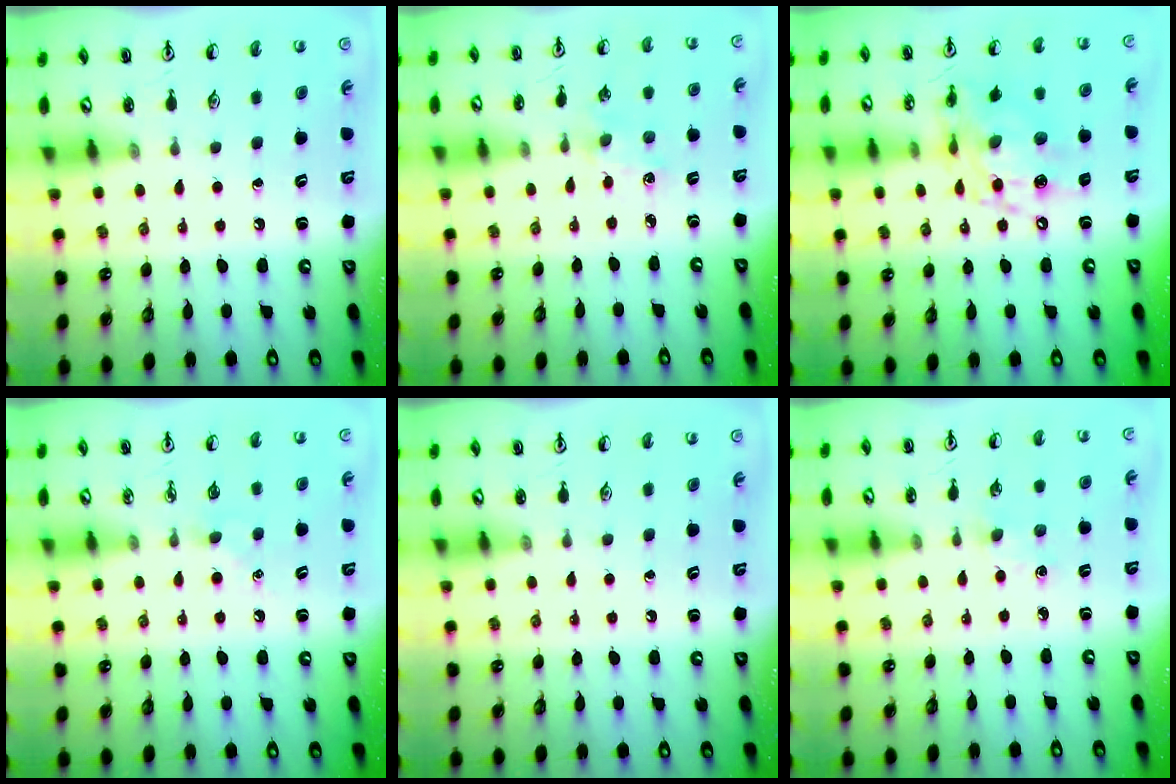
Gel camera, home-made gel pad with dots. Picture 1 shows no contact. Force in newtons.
{"total": 2.5, "press": 2.5, "slide": 0.4}
{"total": 13.8, "press": 13.8, "slide": 1.1}
{"total": 4.7, "press": 4.6, "slide": 0.7}
{"total": 0.0}
{"total": 2.9, "press": 2.8, "slide": 0.4}